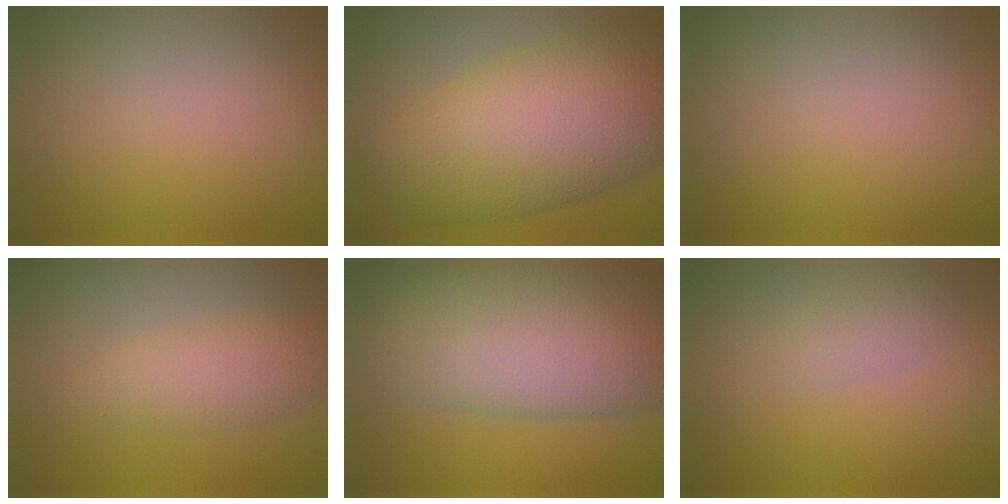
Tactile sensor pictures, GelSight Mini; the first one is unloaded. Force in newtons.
{"total": 11.1, "press": 11.1, "slide": 0.2}
{"total": 0.0}
{"total": 2.6, "press": 2.6, "slide": 0.2}
{"total": 11.6, "press": 11.6, "slide": 0.9}
{"total": 1.3, "press": 1.3, "slide": 0.0}